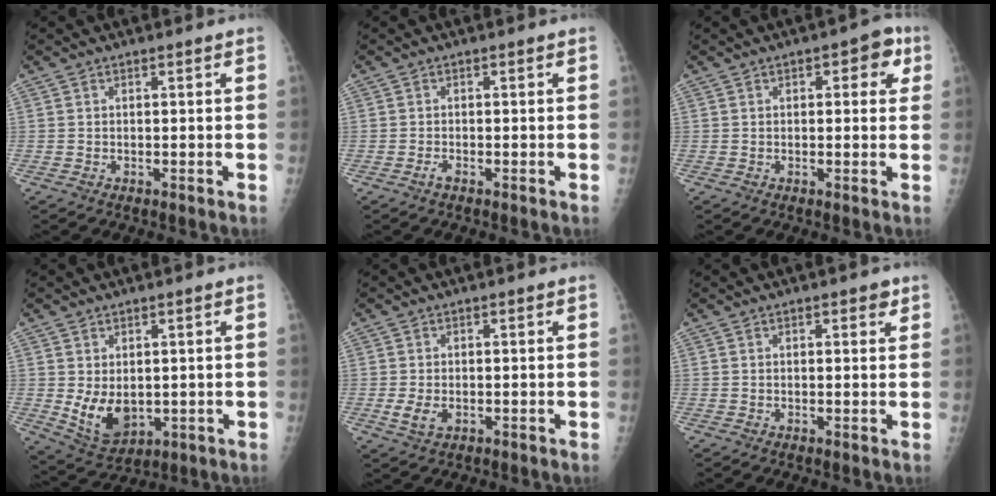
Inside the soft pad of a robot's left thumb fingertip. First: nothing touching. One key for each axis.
{"total": 1.0, "fx": -0.8, "fy": 0.2, "fz": 0.6, "tx": -0.016, "ty": 0.002, "tz": -0.015}
{"total": 5.4, "fx": 2.0, "fy": 2.8, "fz": 4.2, "tx": -0.021, "ty": 0.002, "tz": 0.016}
{"total": 7.8, "fx": -0.2, "fy": 5.3, "fz": 5.7, "tx": -0.083, "ty": -0.018, "tz": 0.019}
{"total": 3.1, "fx": -0.7, "fy": 1.9, "fz": 2.4, "tx": -0.052, "ty": -0.006, "tz": -0.010}
{"total": 2.0, "fx": 1.1, "fy": 0.9, "fz": 1.3, "tx": -0.007, "ty": -0.003, "tz": 0.014}